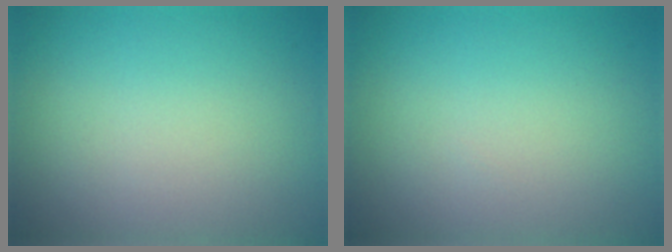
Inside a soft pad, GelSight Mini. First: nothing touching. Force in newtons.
{"total": 0.0}